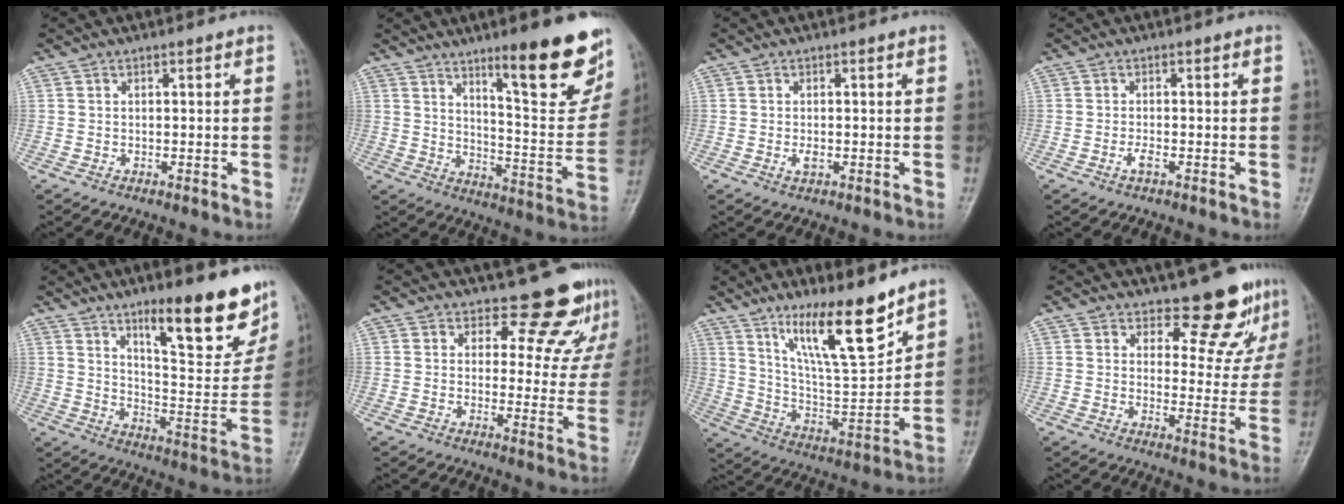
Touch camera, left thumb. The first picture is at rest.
{"total": 19.3, "force": [12.1, 4.0, 14.4], "torque": [-0.155, -0.080, 0.181]}
{"total": 1.4, "force": [-0.3, 0.8, 1.1], "torque": [-0.021, -0.003, -0.005]}
{"total": 1.5, "force": [-0.7, 0.5, 1.2], "torque": [-0.026, -0.002, -0.016]}
{"total": 19.4, "force": [12.5, 5.3, 13.9], "torque": [-0.148, -0.080, 0.191]}
{"total": 10.5, "force": [9.1, 4.7, 2.1], "torque": [0.020, -0.068, 0.096]}
{"total": 16.5, "force": [11.2, 3.6, 11.5], "torque": [-0.171, -0.077, 0.208]}
{"total": 9.9, "force": [8.6, 3.7, 3.2], "torque": [-0.005, -0.080, 0.103]}